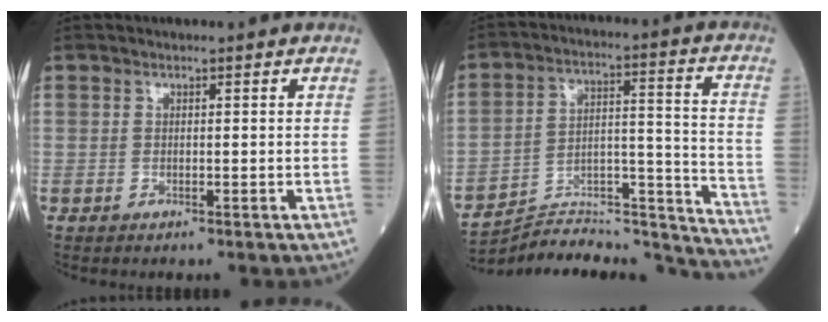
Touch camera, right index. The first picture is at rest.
{"total": 21.7, "force": [-21.5, 0.6, 2.8], "torque": [-0.032, 0.042, -0.315]}